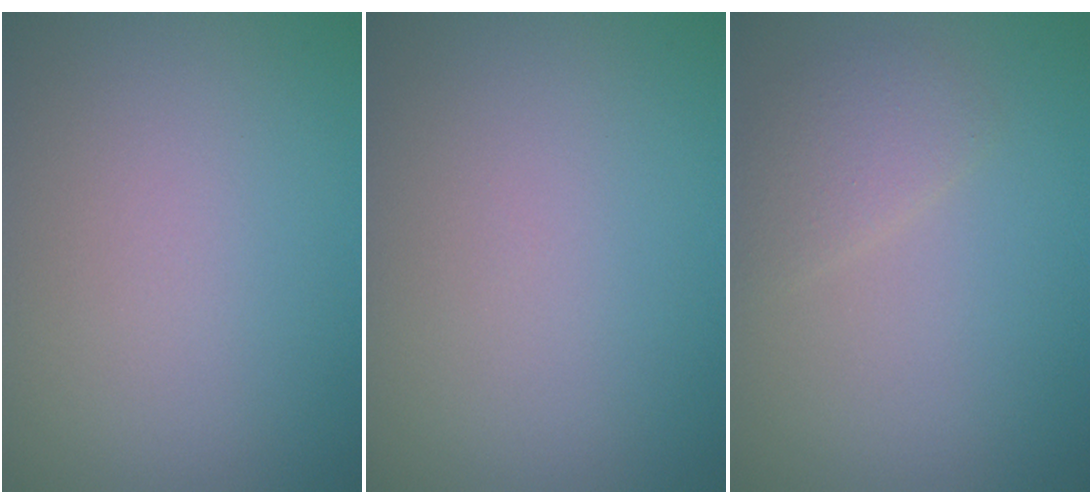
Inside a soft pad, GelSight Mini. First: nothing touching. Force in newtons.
{"total": 0.0}
{"total": 1.8, "press": 1.8, "slide": 0.2}